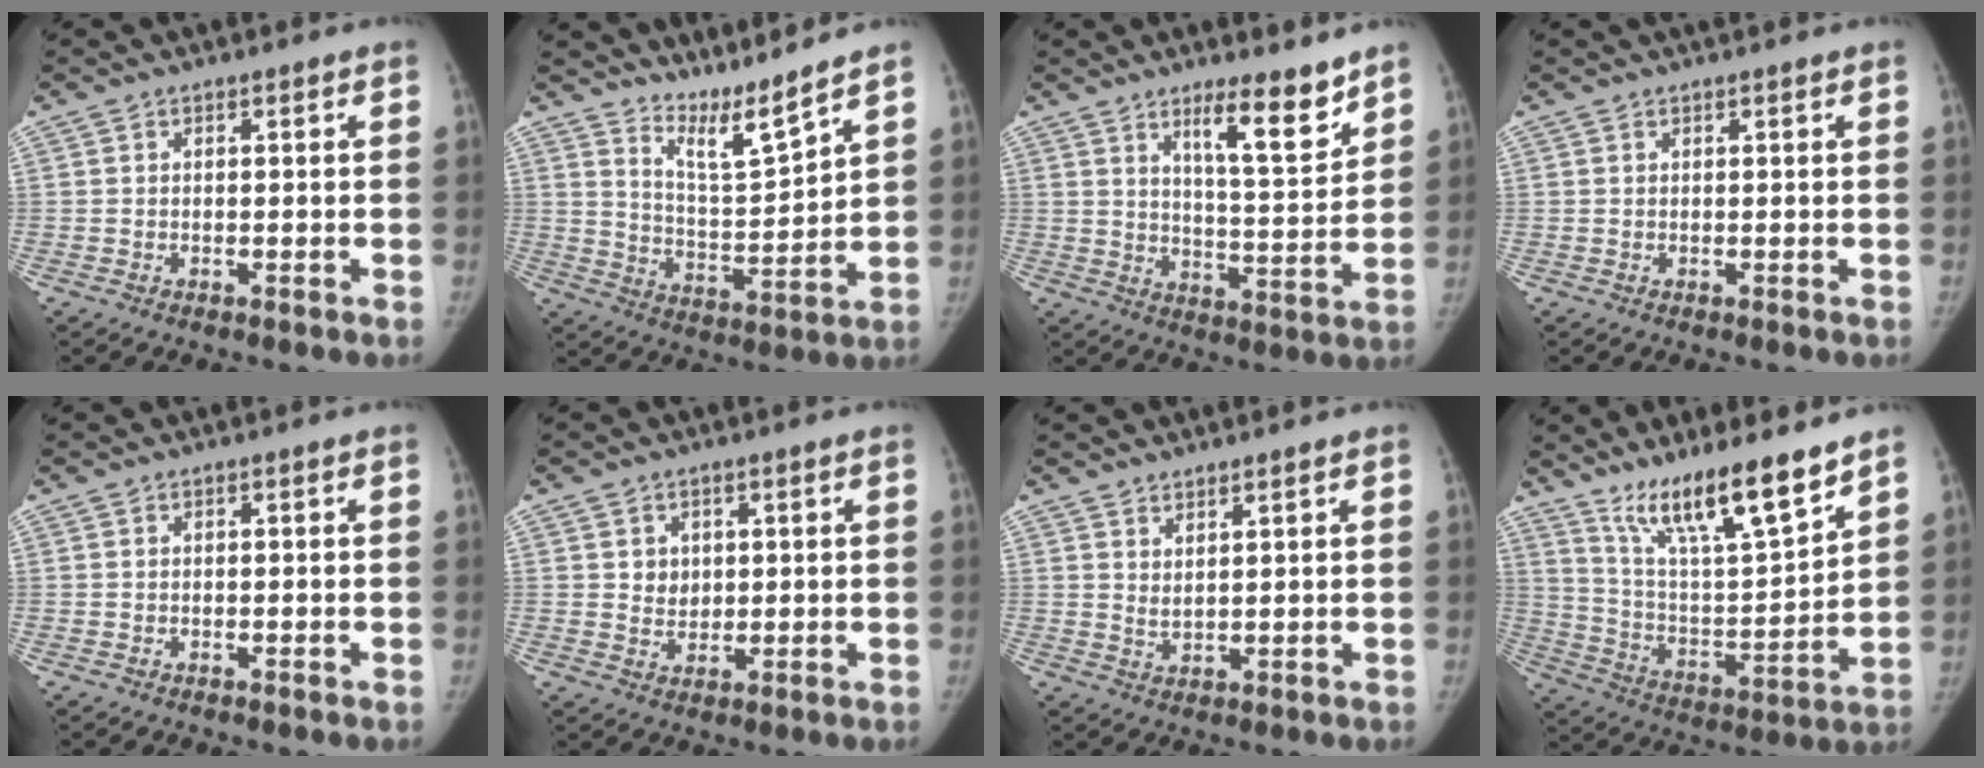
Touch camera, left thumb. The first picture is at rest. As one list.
[{"total": 8.4, "force": [7.8, -0.5, 3.2], "torque": [-0.055, -0.076, 0.153]}, {"total": 10.8, "force": [7.4, 2.2, 7.5], "torque": [-0.098, -0.064, 0.122]}, {"total": 1.4, "force": [1.2, 0.2, 0.7], "torque": [0.000, 0.011, 0.019]}, {"total": 0.0}, {"total": 3.4, "force": [1.1, 3.0, 1.3], "torque": [0.001, -0.007, 0.026]}, {"total": 2.7, "force": [2.0, 0.5, 1.7], "torque": [-0.030, -0.024, 0.042]}, {"total": 17.5, "force": [13.2, 3.0, 11.0], "torque": [-0.161, -0.080, 0.242]}]